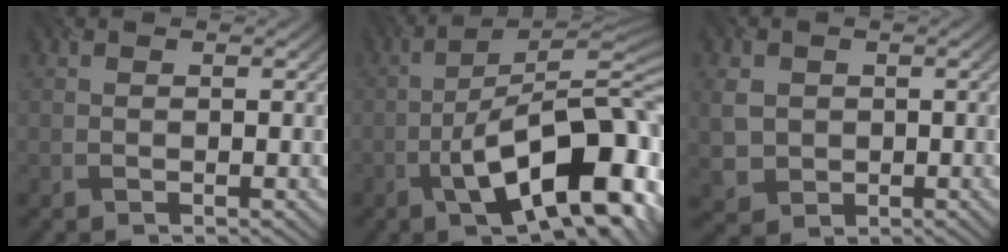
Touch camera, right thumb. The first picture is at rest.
{"total": 14.6, "force": [-6.2, 4.7, 12.3], "torque": [-0.186, 0.007, -0.101]}
{"total": 3.9, "force": [0.3, 3.5, 1.7], "torque": [-0.050, -0.008, 0.005]}